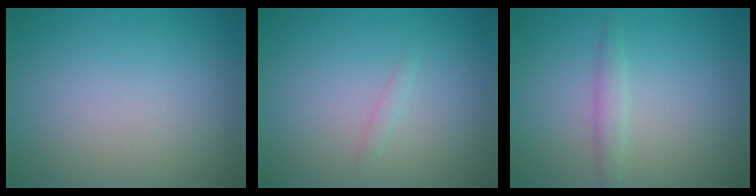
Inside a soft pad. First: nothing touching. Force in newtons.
{"total": 0.6, "press": 0.6, "slide": 0.0}
{"total": 1.4, "press": 1.4, "slide": 0.0}